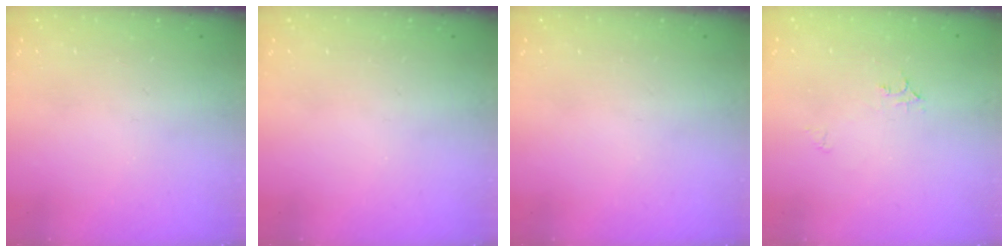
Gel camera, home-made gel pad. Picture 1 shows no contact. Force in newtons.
{"total": 0.0}
{"total": 0.0}
{"total": 5.8, "press": 5.8, "slide": 0.5}